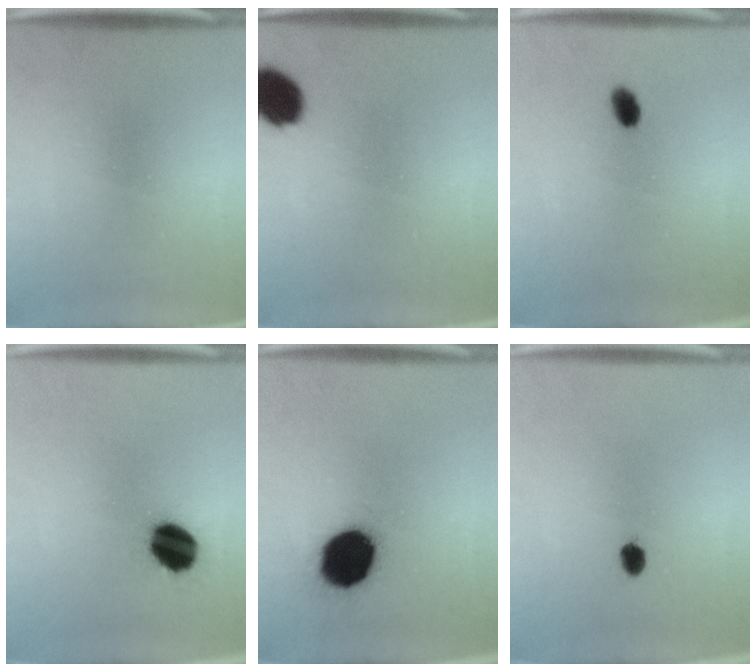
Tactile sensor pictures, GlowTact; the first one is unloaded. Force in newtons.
{"total": 8.7}
{"total": 2.5}
{"total": 10.2}
{"total": 15.8}
{"total": 2.1}